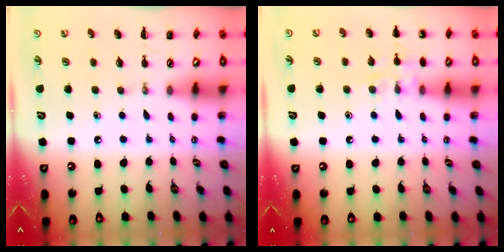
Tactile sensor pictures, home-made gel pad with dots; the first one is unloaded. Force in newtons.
{"total": 8.5, "press": 8.4, "slide": 1.4}